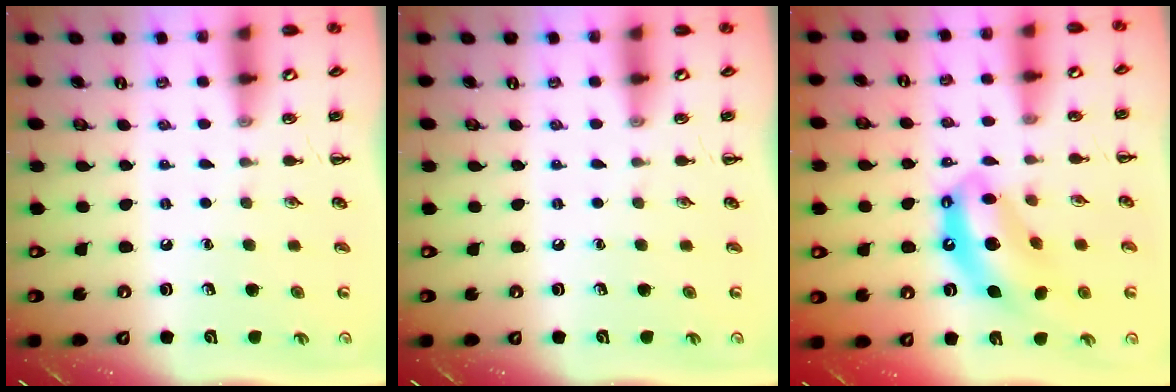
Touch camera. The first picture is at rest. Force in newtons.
{"total": 0.0}
{"total": 11.5, "press": 11.1, "slide": 3.1}